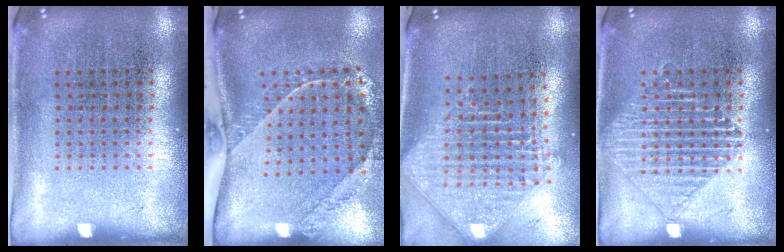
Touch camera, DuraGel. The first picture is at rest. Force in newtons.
{"total": 2.4, "press": 1.7, "slide": 1.8}
{"total": 2.5, "press": 1.8, "slide": 1.6}
{"total": 2.3, "press": 2.3, "slide": 0.3}